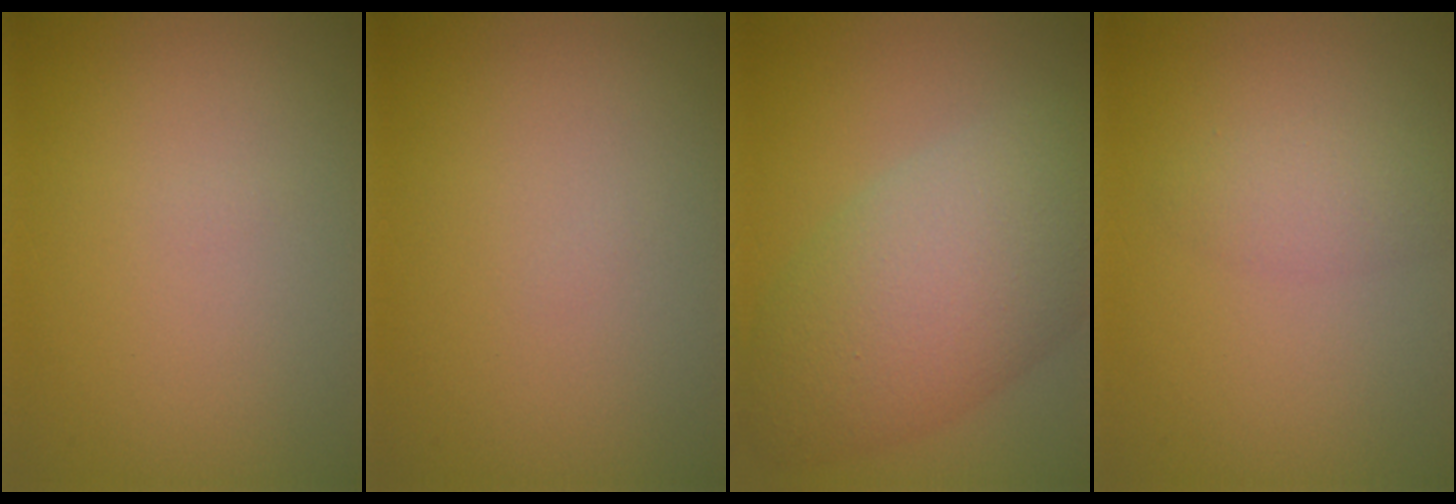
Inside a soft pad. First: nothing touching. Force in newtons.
{"total": 0.0}
{"total": 8.9, "press": 8.9, "slide": 0.6}
{"total": 1.8, "press": 1.8, "slide": 0.0}